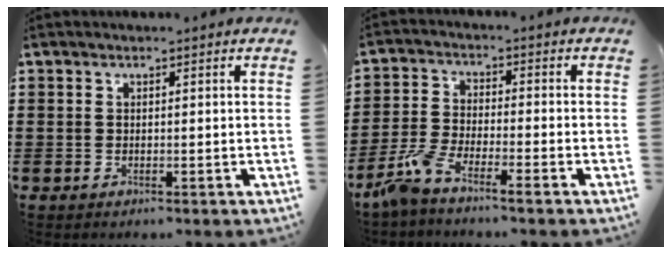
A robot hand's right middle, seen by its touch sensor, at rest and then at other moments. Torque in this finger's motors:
{"motor_torque": [2.14, 0.00, 0.32, 0.06]}